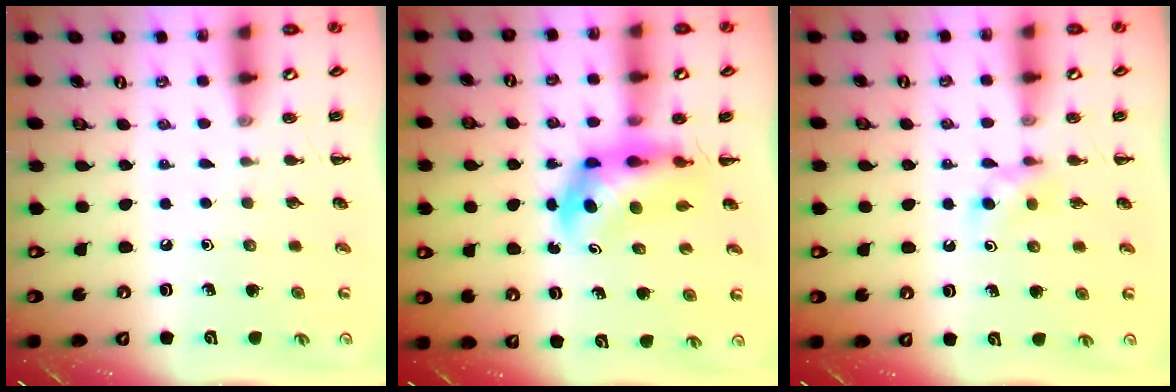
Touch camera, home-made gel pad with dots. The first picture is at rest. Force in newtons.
{"total": 6.4, "press": 6.2, "slide": 1.3}
{"total": 4.0, "press": 3.8, "slide": 1.4}